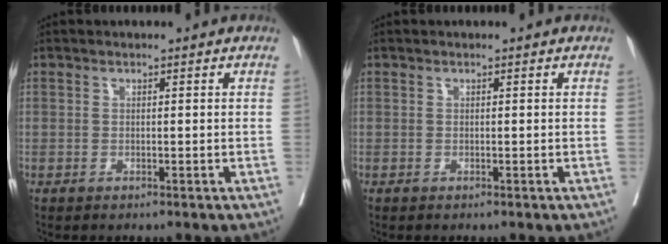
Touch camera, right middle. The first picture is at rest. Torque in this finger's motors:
{"motor_torque": [0.00, 0.00, 0.00, 0.00]}